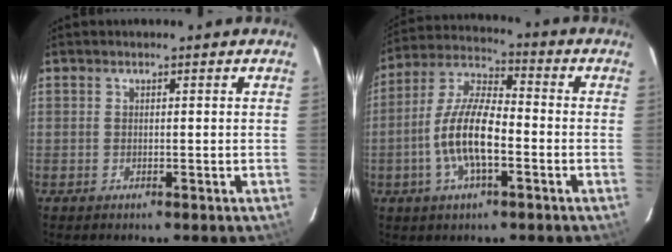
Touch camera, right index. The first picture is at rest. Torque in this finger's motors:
{"motor_torque": [1.90, -0.24, 1.02, 0.21]}